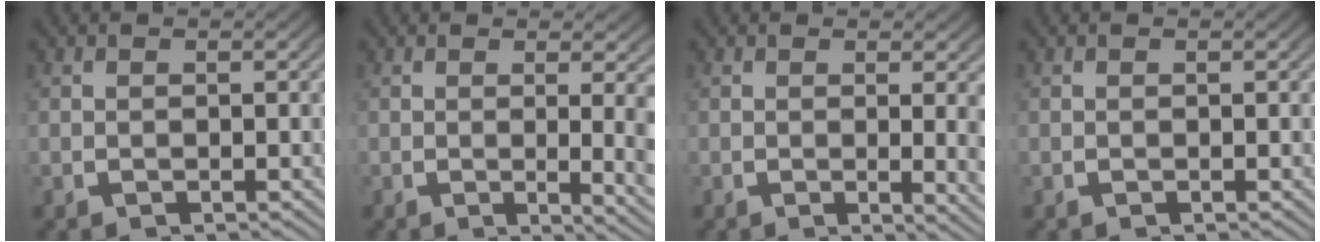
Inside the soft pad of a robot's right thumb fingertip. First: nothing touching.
{"total": 3.8, "force": [-0.4, 0.9, 3.7], "torque": [-0.050, -0.014, 0.000]}
{"total": 3.1, "force": [0.1, 0.7, 3.0], "torque": [-0.038, -0.011, 0.004]}
{"total": 0.0}